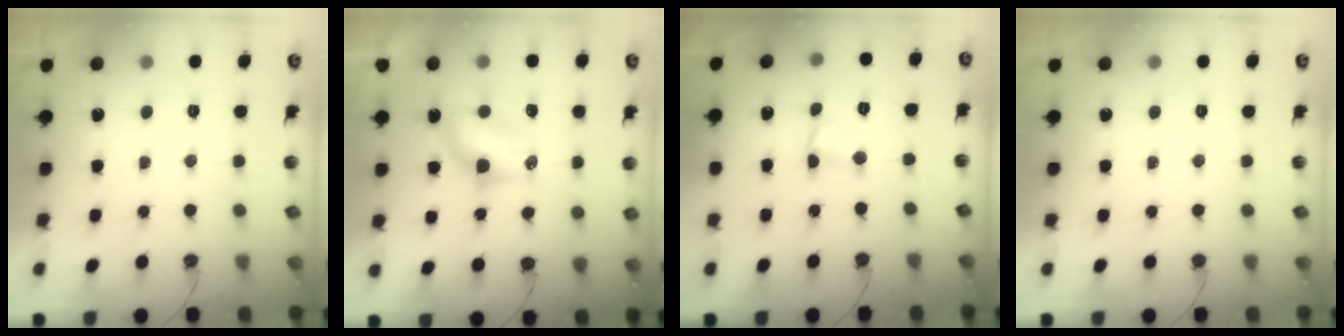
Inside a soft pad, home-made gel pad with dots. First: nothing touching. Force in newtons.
{"total": 7.2, "press": 6.9, "slide": 2.1}
{"total": 2.2, "press": 2.2, "slide": 0.4}
{"total": 0.0}